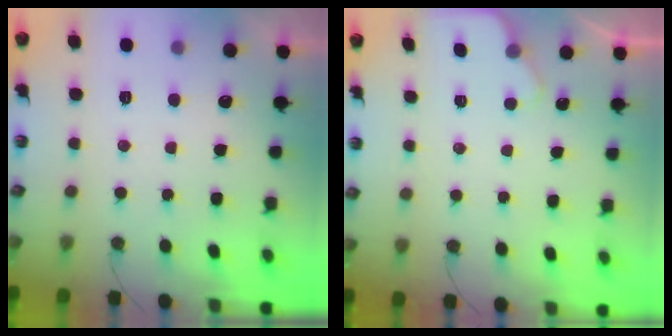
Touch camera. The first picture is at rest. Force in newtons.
{"total": 1.7, "press": 1.7, "slide": 0.3}